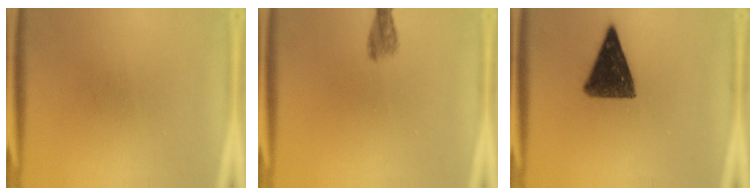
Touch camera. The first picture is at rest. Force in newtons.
{"total": 2.4}
{"total": 12.2}